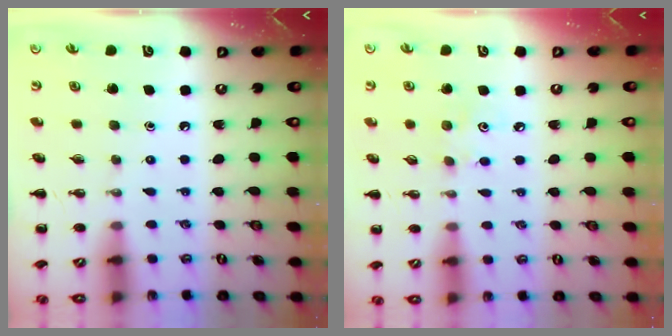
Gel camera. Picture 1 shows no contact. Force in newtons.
{"total": 4.1, "press": 4.0, "slide": 1.0}